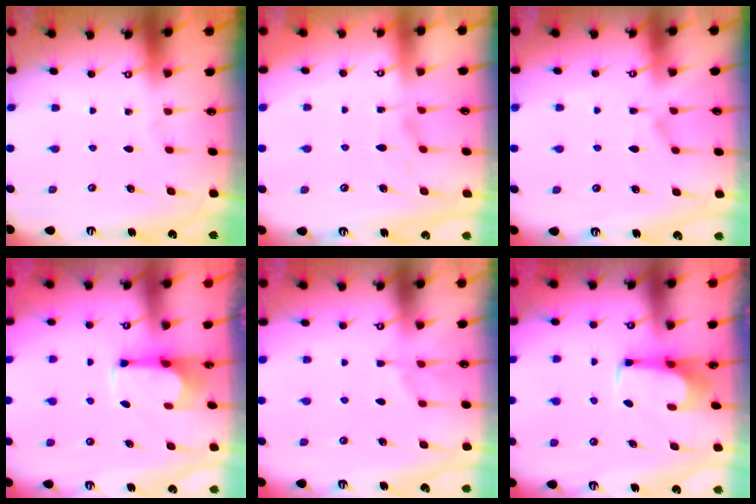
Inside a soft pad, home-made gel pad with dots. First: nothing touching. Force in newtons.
{"total": 1.1, "press": 0.6, "slide": 0.9}
{"total": 4.3, "press": 4.3, "slide": 0.5}
{"total": 2.3, "press": 2.2, "slide": 0.9}
{"total": 1.7, "press": 1.4, "slide": 0.9}
{"total": 1.7, "press": 1.6, "slide": 0.6}